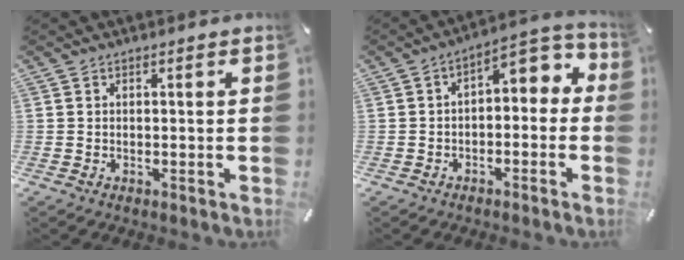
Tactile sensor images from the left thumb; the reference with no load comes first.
{"total": 5.2, "force": [0.5, 3.4, 4.0], "torque": [-0.040, -0.019, -0.004]}